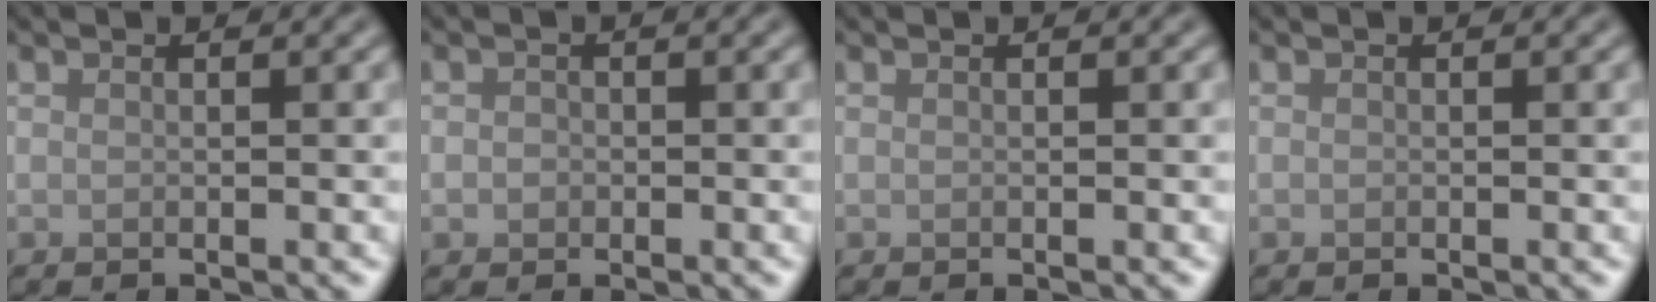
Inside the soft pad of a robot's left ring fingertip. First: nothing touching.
{"total": 0.9, "force": [-0.2, 0.8, 0.2], "torque": [0.001, -0.005, -0.005]}
{"total": 0.0}
{"total": 0.0}